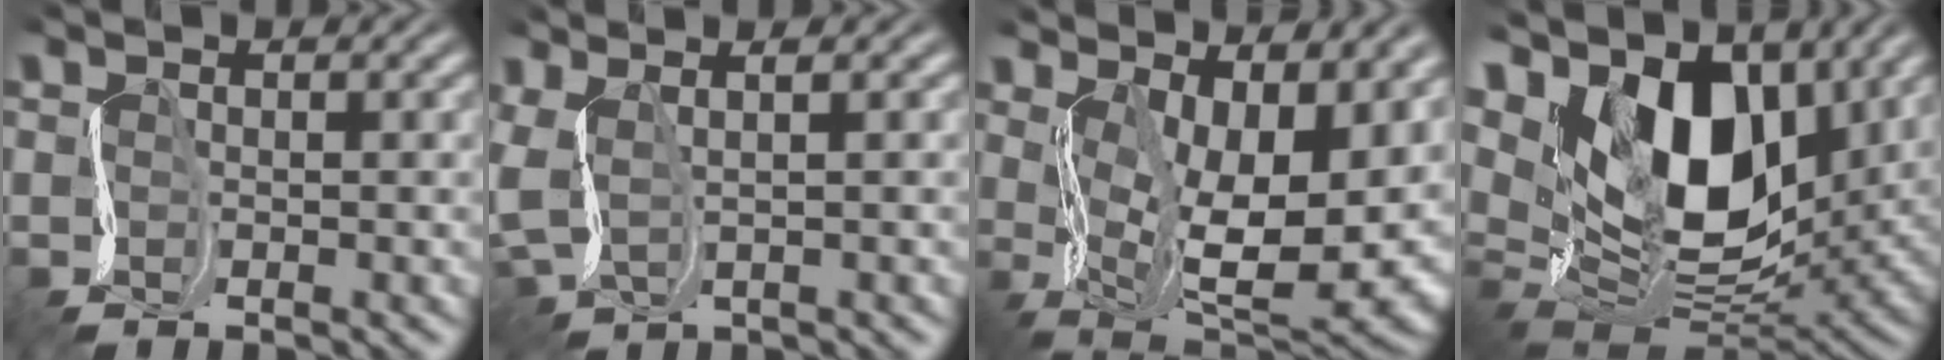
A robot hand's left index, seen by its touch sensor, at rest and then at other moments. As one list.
[{"total": 3.7, "force": [1.6, 2.1, 2.5], "torque": [-0.068, 0.016, 0.041]}, {"total": 15.3, "force": [2.1, 7.9, 13.0], "torque": [-0.179, -0.024, 0.070]}, {"total": 13.4, "force": [6.6, 7.5, 8.9], "torque": [-0.144, 0.013, 0.106]}]